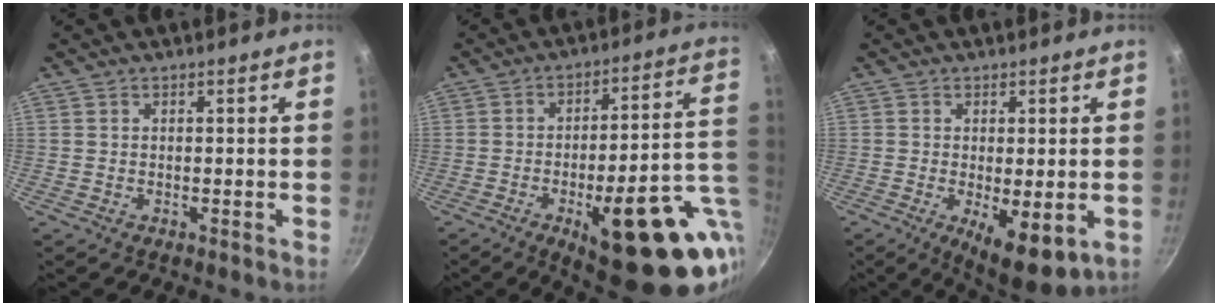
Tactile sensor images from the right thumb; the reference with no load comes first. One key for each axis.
{"total": 25.9, "fx": -7.7, "fy": 9.0, "fz": 23.1, "tx": -0.262, "ty": 0.013, "tz": -0.093}
{"total": 8.8, "fx": -2.0, "fy": 3.1, "fz": 8.0, "tx": -0.111, "ty": -0.011, "tz": -0.016}